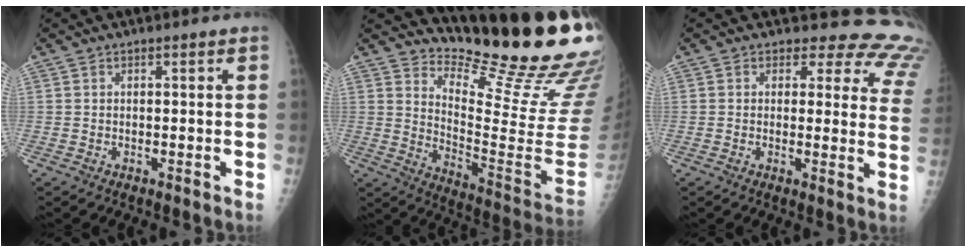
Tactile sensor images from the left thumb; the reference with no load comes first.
{"total": 21.7, "force": [18.9, 2.4, 10.4], "torque": [-0.128, -0.197, 0.264]}
{"total": 13.6, "force": [12.3, 5.4, 2.2], "torque": [0.026, -0.096, 0.095]}